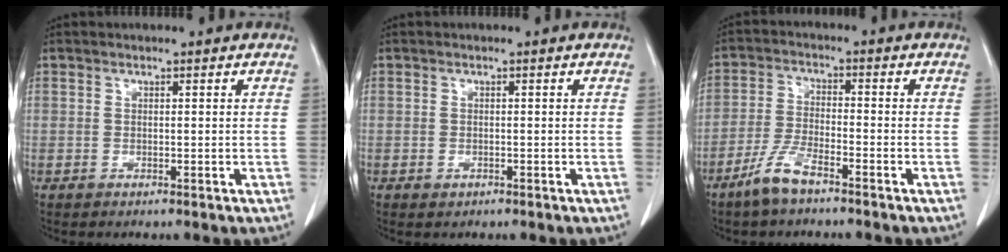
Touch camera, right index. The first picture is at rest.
{"total": 0.6, "force": [-0.2, 0.5, 0.3], "torque": [-0.009, 0.001, 0.004]}
{"total": 5.7, "force": [-4.1, 1.0, 3.8], "torque": [-0.091, -0.007, -0.081]}